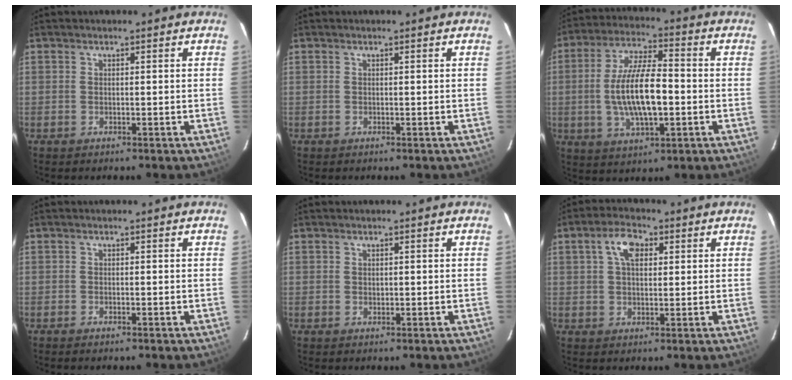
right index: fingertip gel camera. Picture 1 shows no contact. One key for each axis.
{"total": 0.0}
{"total": 13.5, "fx": -1.8, "fy": 4.7, "fz": 12.6, "tx": -0.246, "ty": -0.001, "tz": -0.026}
{"total": 0.5, "fx": -0.5, "fy": -0.1, "fz": 0.0, "tx": -0.001, "ty": -0.002, "tz": -0.010}
{"total": 0.5, "fx": 0.2, "fy": 0.5, "fz": 0.1, "tx": 0.000, "ty": 0.000, "tz": 0.007}
{"total": 5.3, "fx": 2.0, "fy": 3.0, "fz": 3.9, "tx": -0.070, "ty": 0.016, "tz": 0.036}